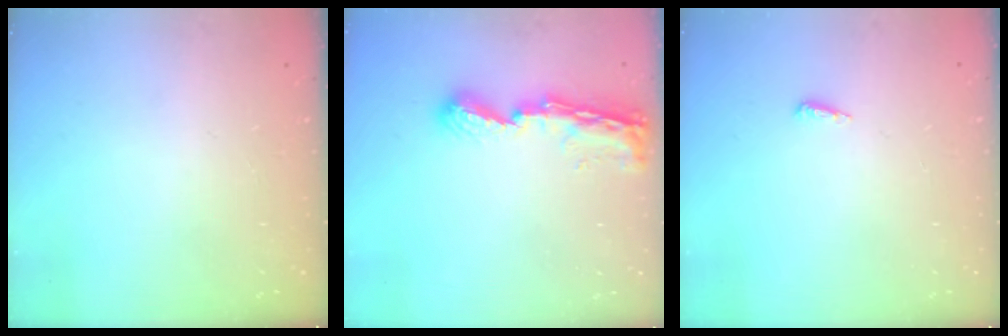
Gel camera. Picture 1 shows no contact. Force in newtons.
{"total": 8.4, "press": 8.4, "slide": 1.1}
{"total": 4.1, "press": 4.0, "slide": 0.8}